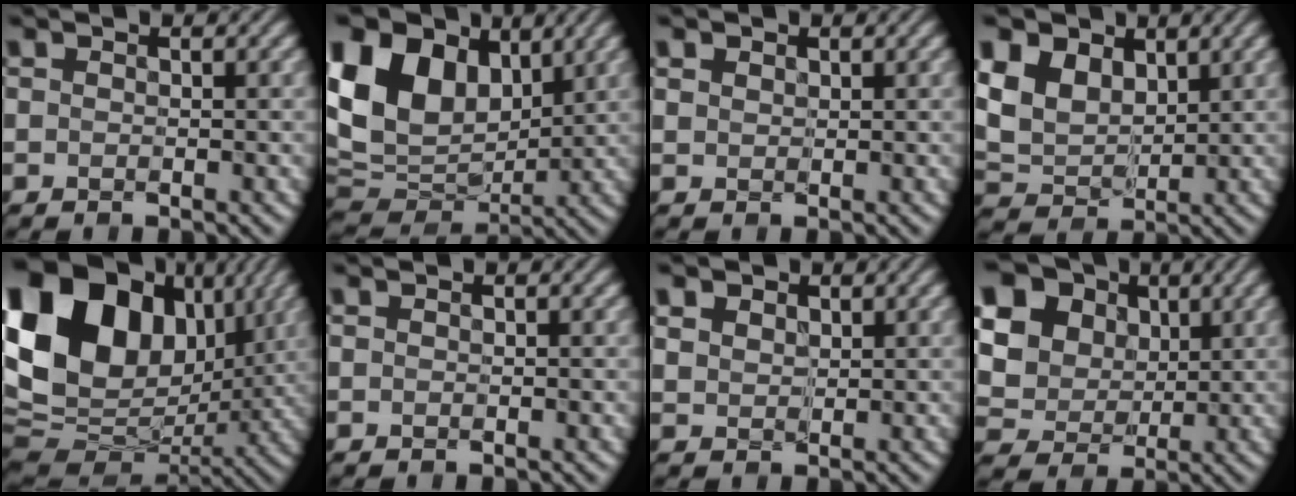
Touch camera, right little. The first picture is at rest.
{"total": 13.6, "force": [4.4, 9.7, 8.5], "torque": [-0.191, 0.025, 0.077]}
{"total": 1.1, "force": [0.6, 0.9, 0.3], "torque": [-0.016, -0.004, 0.023]}
{"total": 5.8, "force": [2.0, 4.5, 3.2], "torque": [-0.091, 0.004, 0.031]}
{"total": 19.6, "force": [4.9, 14.0, 12.7], "torque": [-0.251, 0.033, 0.101]}
{"total": 0.0}
{"total": 2.2, "force": [1.2, 1.7, 0.9], "torque": [-0.036, 0.000, 0.027]}
{"total": 15.8, "force": [5.6, 12.9, 7.1], "torque": [-0.186, 0.023, 0.095]}